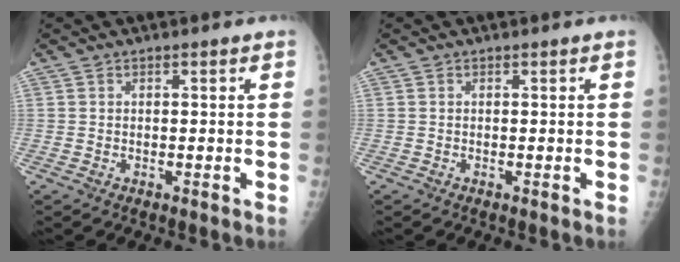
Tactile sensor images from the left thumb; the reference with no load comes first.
{"total": 0.0}